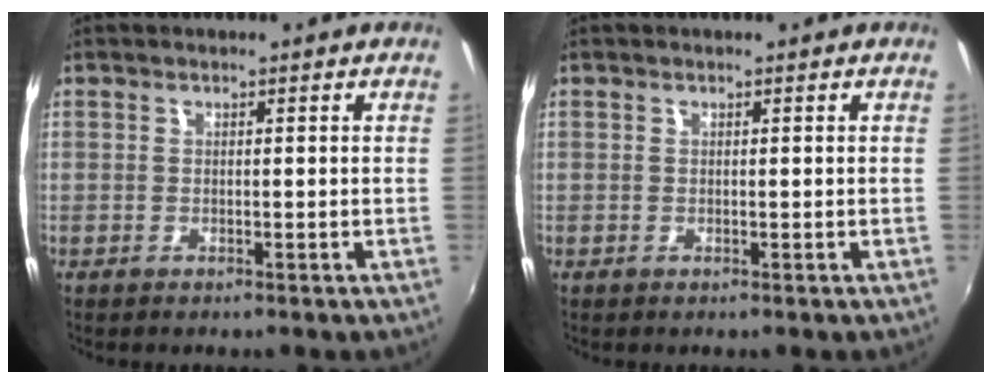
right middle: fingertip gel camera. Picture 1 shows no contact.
{"total": 0.0}